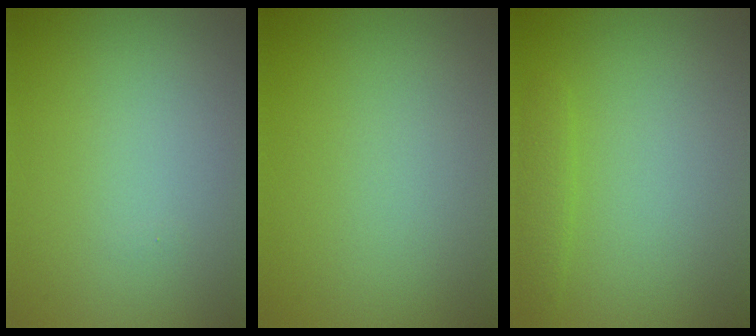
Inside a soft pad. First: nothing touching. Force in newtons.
{"total": 0.0}
{"total": 1.2, "press": 1.2, "slide": 0.1}